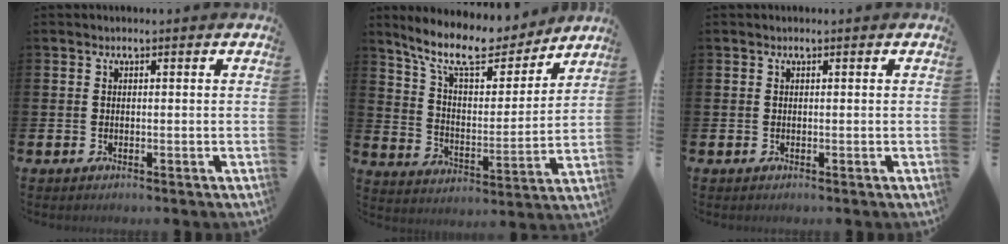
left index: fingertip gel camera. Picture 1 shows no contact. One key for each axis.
{"total": 11.8, "fx": 10.0, "fy": 3.5, "fz": 5.1, "tx": -0.125, "ty": -0.061, "tz": 0.175}
{"total": 0.0}